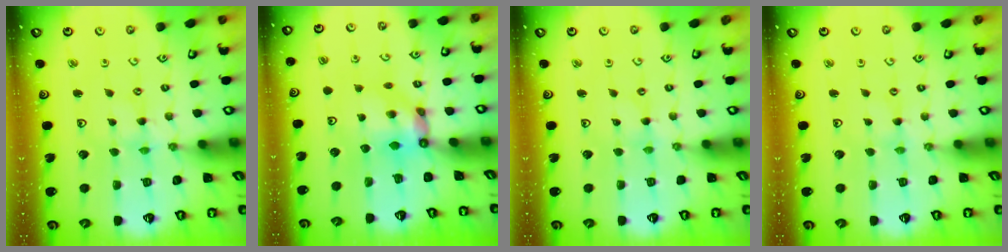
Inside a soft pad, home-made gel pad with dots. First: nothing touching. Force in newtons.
{"total": 6.5, "press": 6.5, "slide": 0.3}
{"total": 0.0}
{"total": 0.0}